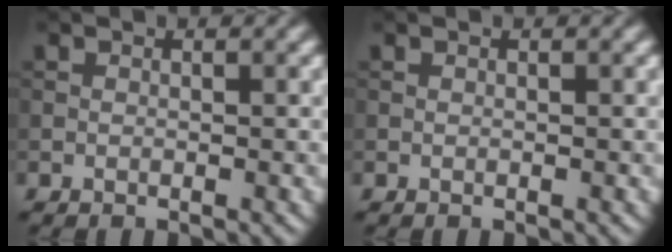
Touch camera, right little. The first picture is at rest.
{"total": 0.0}